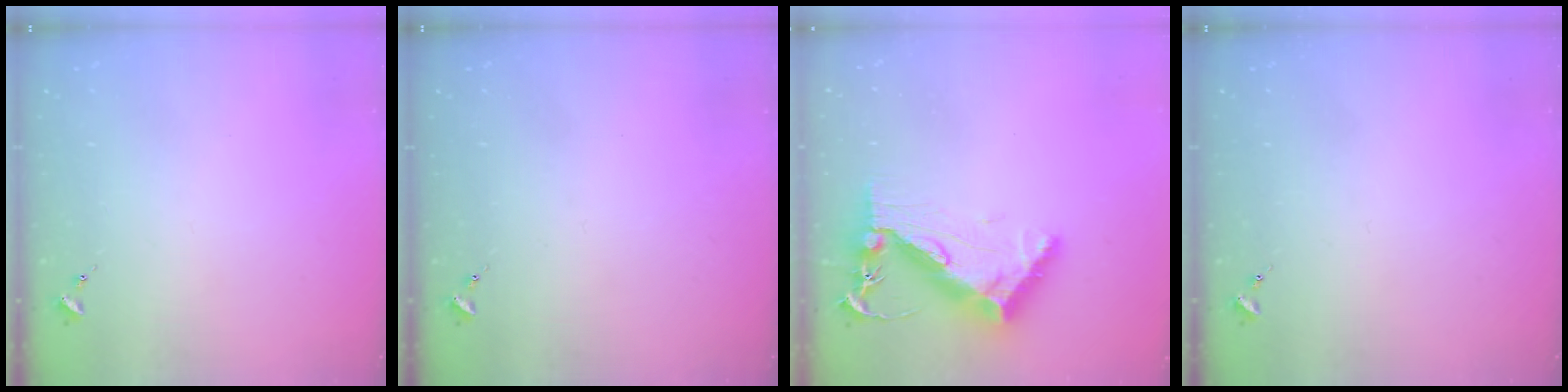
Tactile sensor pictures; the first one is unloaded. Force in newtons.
{"total": 0.0}
{"total": 13.5, "press": 13.4, "slide": 1.2}
{"total": 0.0}